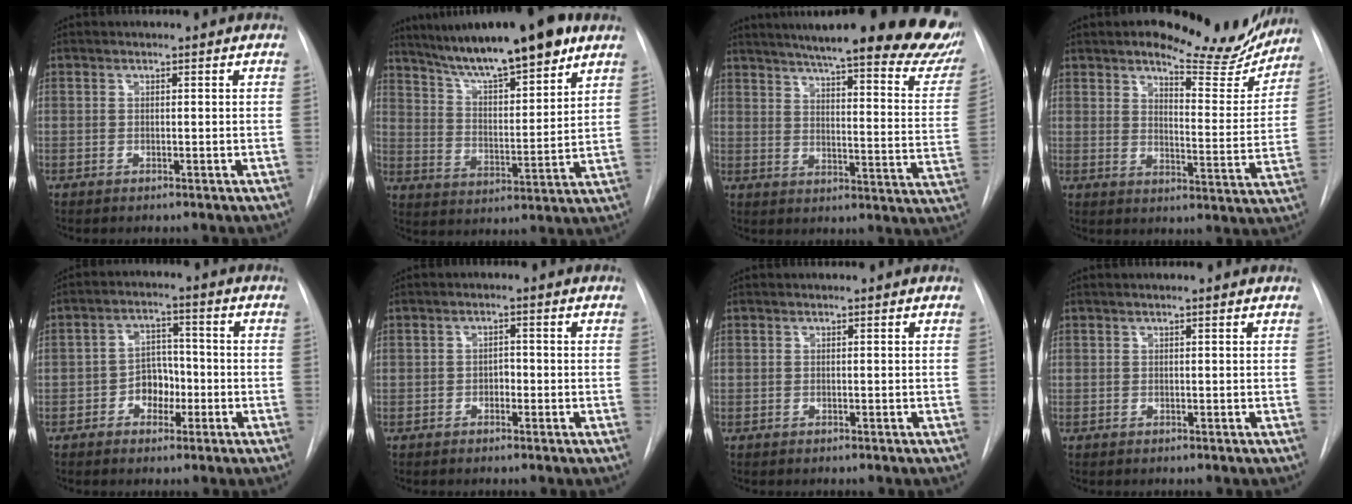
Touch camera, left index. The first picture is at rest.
{"total": 16.7, "force": [12.8, 2.1, 10.6], "torque": [-0.168, 0.012, 0.209]}
{"total": 32.1, "force": [26.3, 4.1, 18.0], "torque": [-0.198, -0.065, 0.318]}
{"total": 14.4, "force": [12.5, 4.0, 6.0], "torque": [-0.061, -0.035, 0.147]}
{"total": 5.1, "force": [-1.8, 3.6, 3.1], "torque": [-0.049, 0.015, -0.031]}
{"total": 1.6, "force": [-0.6, 1.1, 1.0], "torque": [-0.010, 0.006, -0.010]}
{"total": 0.0}
{"total": 1.1, "force": [0.9, -0.1, 0.6], "torque": [-0.012, 0.016, 0.015]}